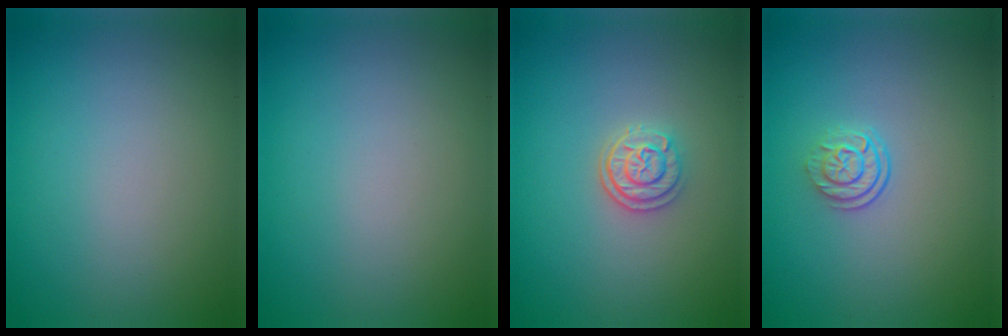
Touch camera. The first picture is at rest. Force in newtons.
{"total": 0.0}
{"total": 2.4, "press": 2.1, "slide": 1.1}
{"total": 2.5, "press": 1.8, "slide": 1.8}